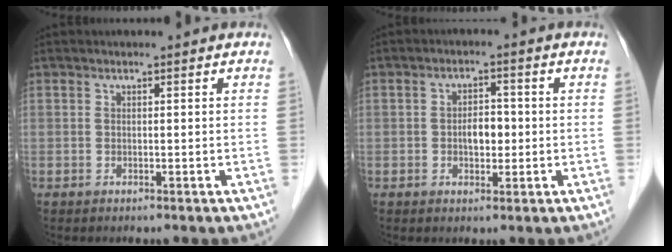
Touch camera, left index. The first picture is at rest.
{"total": 3.4, "force": [-0.4, 2.0, 2.7], "torque": [-0.045, 0.007, -0.005]}